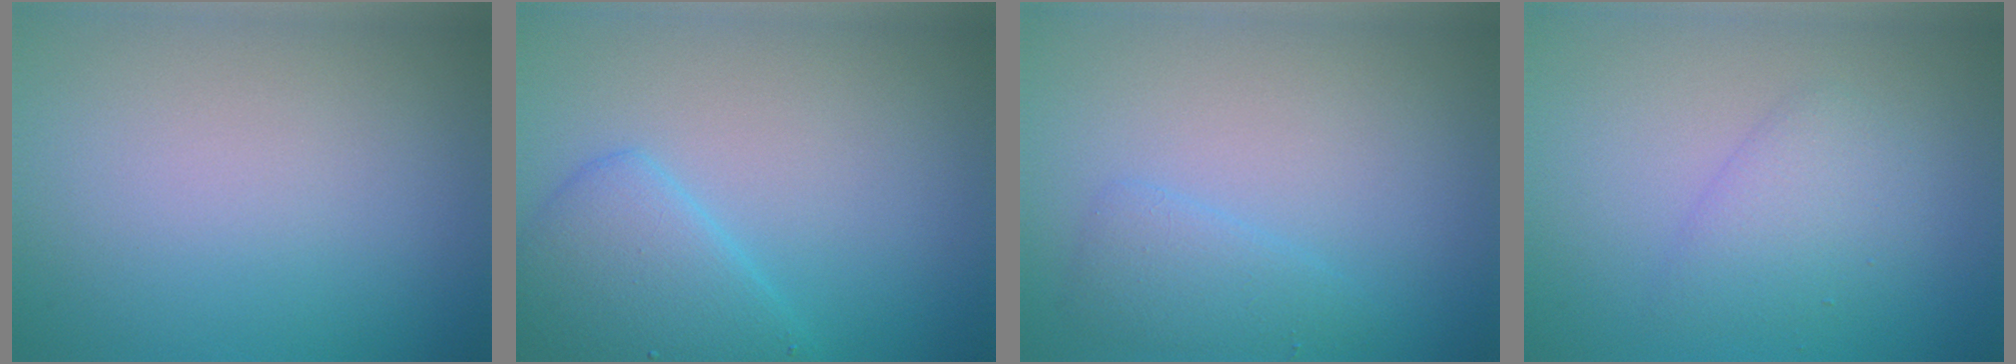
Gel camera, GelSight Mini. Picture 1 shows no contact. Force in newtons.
{"total": 4.4, "press": 4.4, "slide": 0.2}
{"total": 1.9, "press": 1.9, "slide": 0.2}
{"total": 2.4, "press": 2.4, "slide": 0.2}